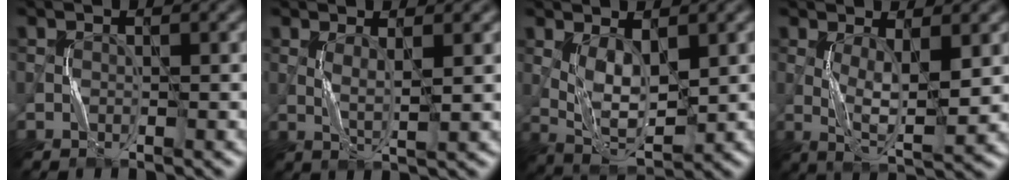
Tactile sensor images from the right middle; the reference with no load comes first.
{"total": 2.0, "force": [0.8, 0.2, 1.8], "torque": [-0.037, -0.004, 0.017]}
{"total": 4.7, "force": [1.1, 2.1, 4.1], "torque": [-0.083, -0.008, 0.026]}
{"total": 5.0, "force": [0.9, 1.2, 4.7], "torque": [-0.090, -0.008, 0.020]}